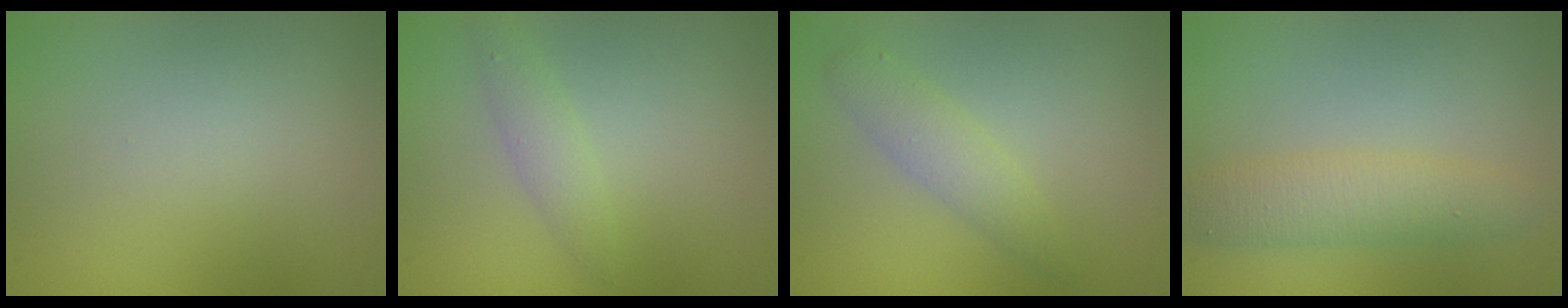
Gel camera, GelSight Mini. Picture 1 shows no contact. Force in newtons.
{"total": 1.6, "press": 1.6, "slide": 0.1}
{"total": 2.2, "press": 2.2, "slide": 0.1}
{"total": 3.3, "press": 3.3, "slide": 0.1}